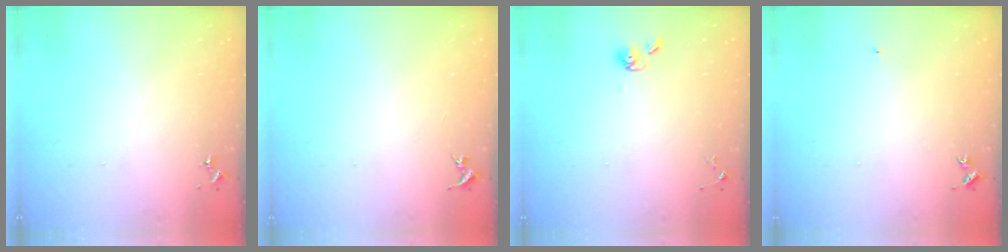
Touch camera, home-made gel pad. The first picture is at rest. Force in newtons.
{"total": 0.0}
{"total": 6.1, "press": 5.7, "slide": 2.3}
{"total": 4.3, "press": 4.3, "slide": 0.5}